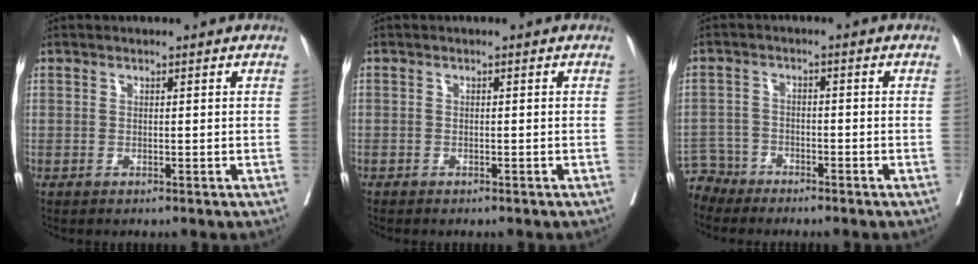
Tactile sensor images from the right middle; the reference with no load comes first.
{"total": 0.7, "force": [-0.4, 0.5, 0.0], "torque": [-0.009, 0.004, -0.008]}
{"total": 4.1, "force": [-3.7, 1.3, -1.1], "torque": [0.020, -0.003, -0.072]}